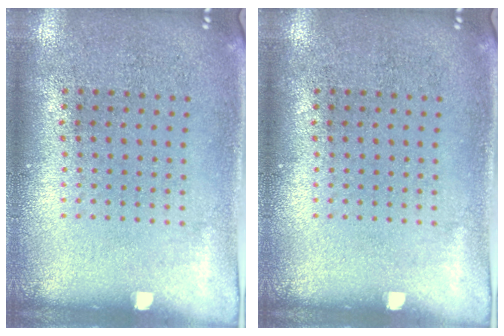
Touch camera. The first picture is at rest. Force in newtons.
{"total": 0.0}